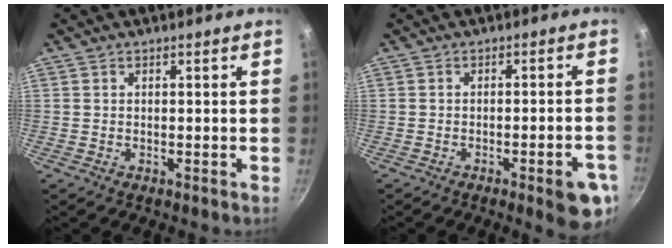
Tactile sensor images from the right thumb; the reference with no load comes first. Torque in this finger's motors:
{"motor_torque": [1.67, 0.73, 1.14, -0.70, 0.13]}